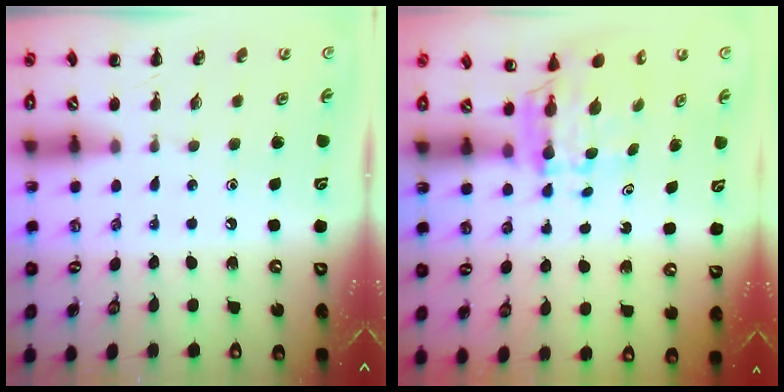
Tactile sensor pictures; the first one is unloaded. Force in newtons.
{"total": 6.7, "press": 6.6, "slide": 1.0}